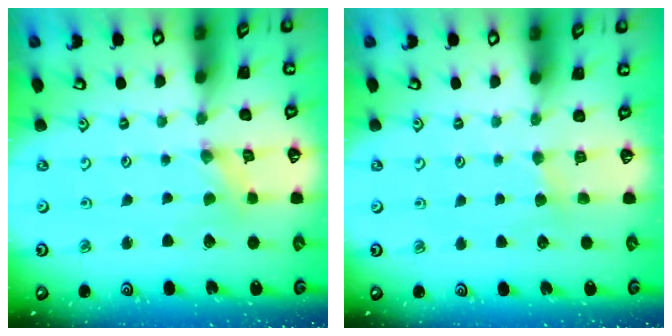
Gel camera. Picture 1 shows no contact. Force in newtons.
{"total": 2.9, "press": 2.9, "slide": 0.3}